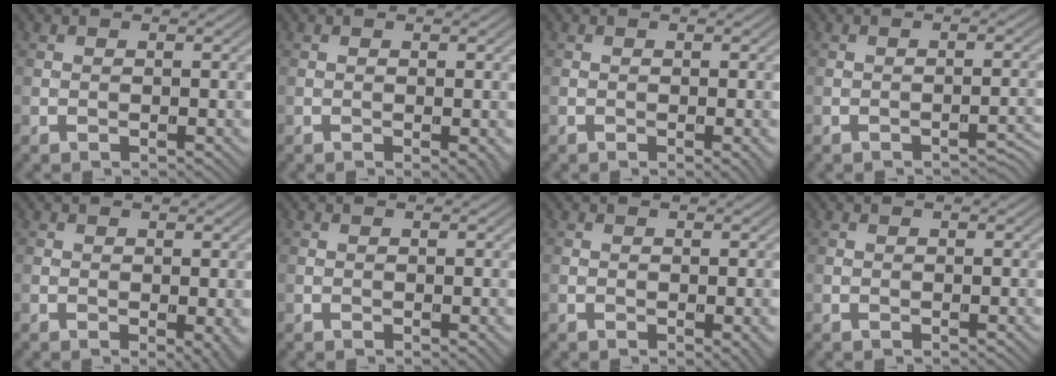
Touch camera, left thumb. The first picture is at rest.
{"total": 0.9, "force": [-0.2, 0.3, 0.8], "torque": [-0.009, -0.004, -0.003]}
{"total": 0.7, "force": [-0.2, 0.0, 0.6], "torque": [-0.008, -0.001, -0.005]}
{"total": 1.6, "force": [-1.5, 0.1, 0.5], "torque": [-0.002, 0.010, -0.023]}
{"total": 1.8, "force": [-0.3, 0.7, 1.7], "torque": [-0.015, -0.004, -0.003]}
{"total": 0.0}
{"total": 1.0, "force": [-0.3, 0.2, 1.0], "torque": [-0.010, -0.003, -0.004]}
{"total": 0.0}